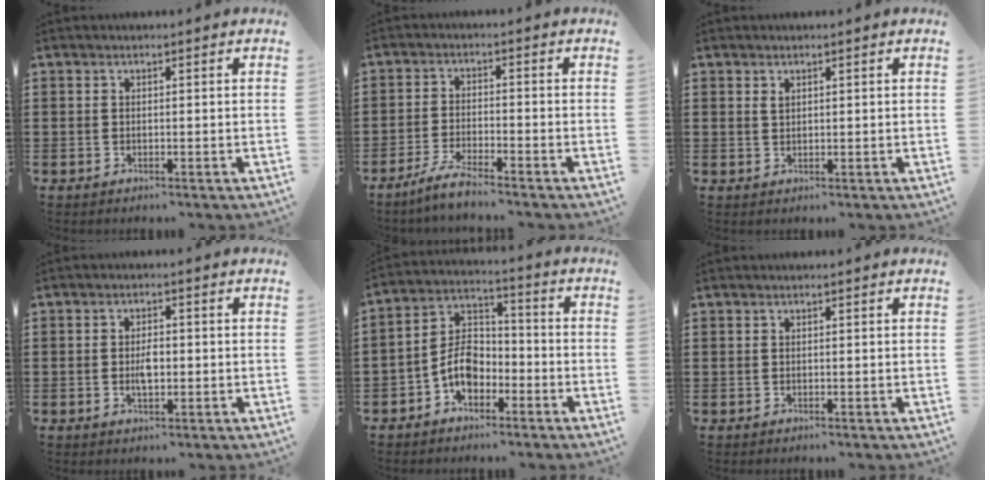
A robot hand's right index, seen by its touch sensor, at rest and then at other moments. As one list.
[{"total": 4.0, "force": [-3.6, -0.3, 1.7], "torque": [-0.042, -0.007, -0.072]}, {"total": 0.8, "force": [0.5, 0.4, 0.5], "torque": [-0.011, 0.002, 0.010]}, {"total": 2.9, "force": [-0.4, 1.3, 2.6], "torque": [-0.049, 0.003, -0.007]}, {"total": 6.7, "force": [-3.1, 4.5, 3.9], "torque": [-0.099, 0.008, -0.065]}, {"total": 0.0}]